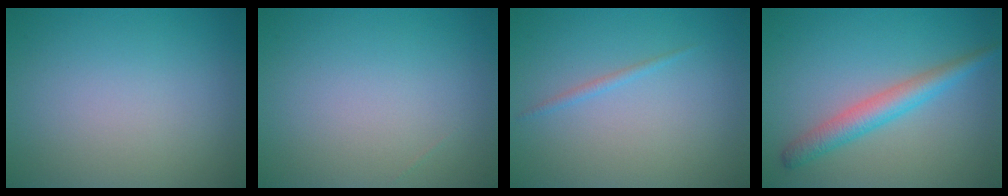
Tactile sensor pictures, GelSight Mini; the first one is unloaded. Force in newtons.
{"total": 0.0}
{"total": 0.7, "press": 0.7, "slide": 0.0}
{"total": 3.4, "press": 3.4, "slide": 0.1}